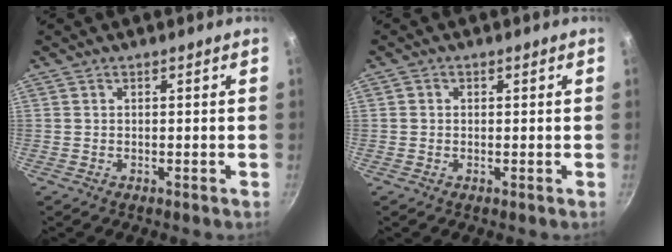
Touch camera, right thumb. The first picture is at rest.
{"total": 0.9, "force": [0.0, 0.8, 0.3], "torque": [-0.004, 0.003, -0.001]}